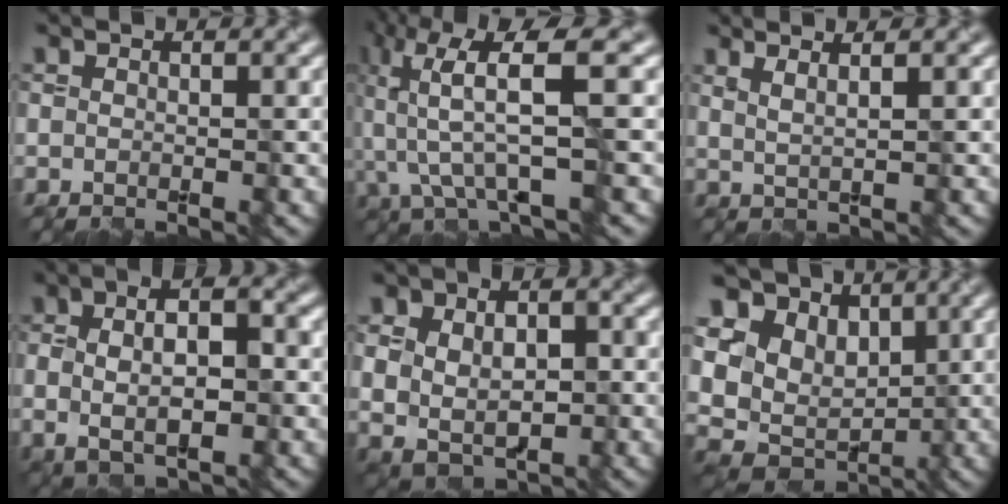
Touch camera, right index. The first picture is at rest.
{"total": 6.7, "force": [0.1, 1.5, 6.5], "torque": [-0.151, 0.007, 0.004]}
{"total": 2.9, "force": [1.8, 1.0, 2.1], "torque": [-0.020, 0.013, 0.012]}
{"total": 6.3, "force": [-0.2, 3.1, 5.5], "torque": [-0.087, 0.008, 0.003]}
{"total": 7.8, "force": [0.4, 5.6, 5.4], "torque": [-0.089, 0.002, 0.016]}
{"total": 9.8, "force": [3.9, 7.8, 4.5], "torque": [-0.113, 0.030, 0.053]}